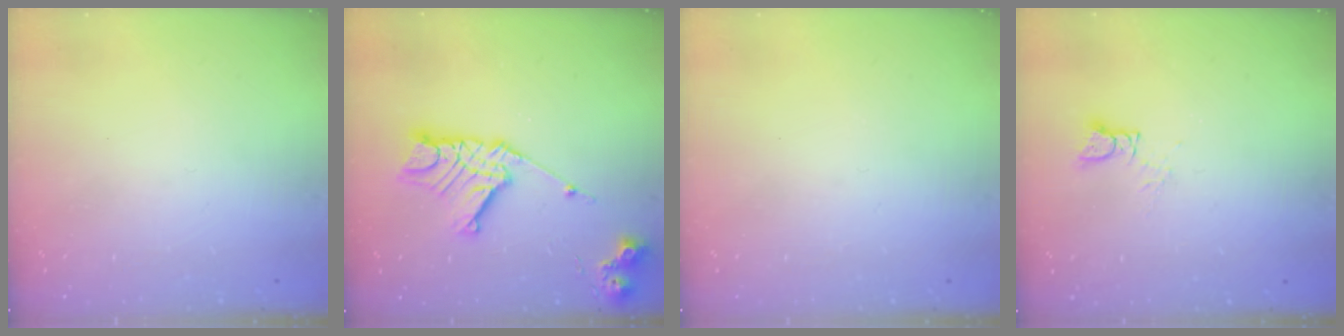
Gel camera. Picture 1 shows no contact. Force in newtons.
{"total": 16.1, "press": 16.0, "slide": 1.4}
{"total": 0.0}
{"total": 3.6, "press": 3.6, "slide": 0.4}